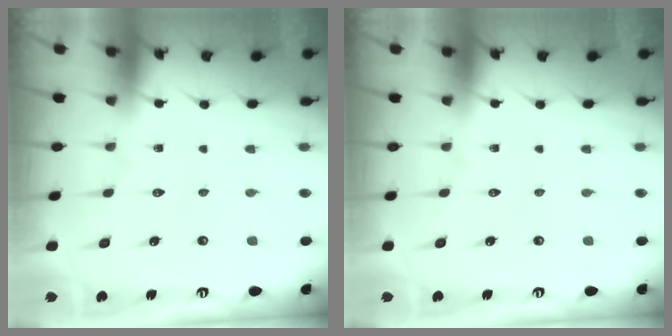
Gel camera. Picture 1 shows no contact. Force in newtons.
{"total": 0.0}